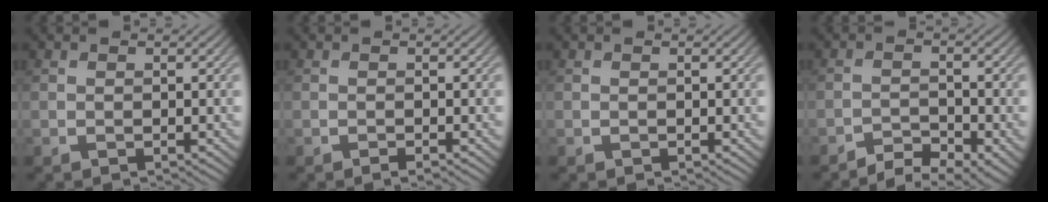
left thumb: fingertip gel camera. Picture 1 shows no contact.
{"total": 0.7, "force": [-0.5, 0.0, 0.4], "torque": [-0.007, 0.000, -0.010]}
{"total": 0.0}
{"total": 4.6, "force": [-3.7, 1.2, 2.4], "torque": [-0.038, -0.003, -0.060]}